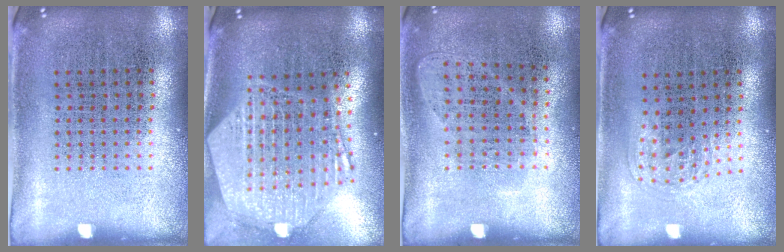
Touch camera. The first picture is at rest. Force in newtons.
{"total": 2.8, "press": 2.2, "slide": 1.7}
{"total": 1.0, "press": 0.8, "slide": 0.5}
{"total": 1.0, "press": 0.6, "slide": 0.8}